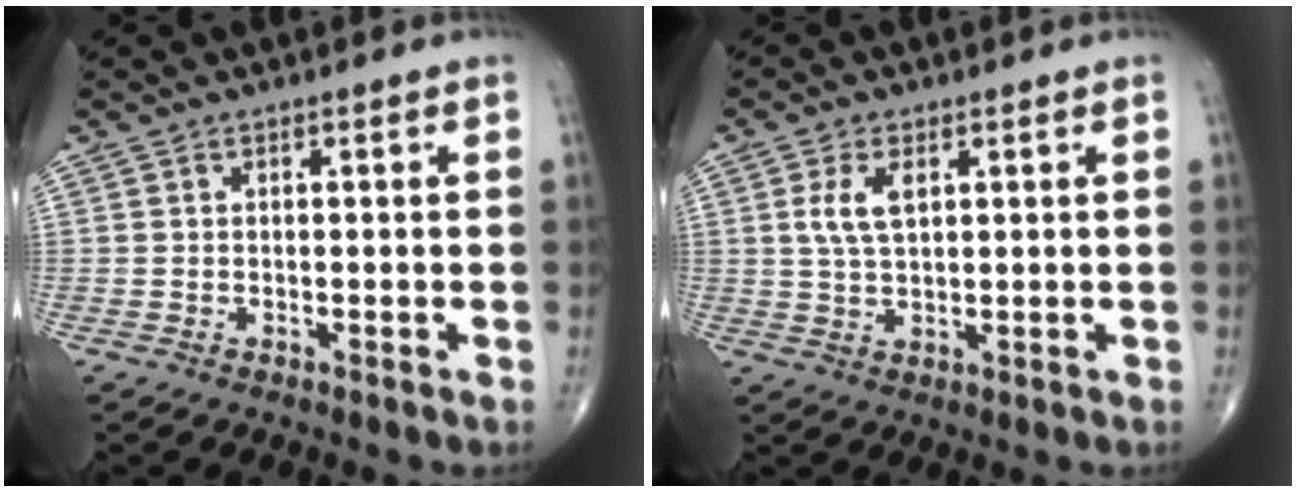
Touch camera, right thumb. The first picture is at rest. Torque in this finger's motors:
{"motor_torque": [0.48, 0.50, 0.40, -0.05, 0.01]}